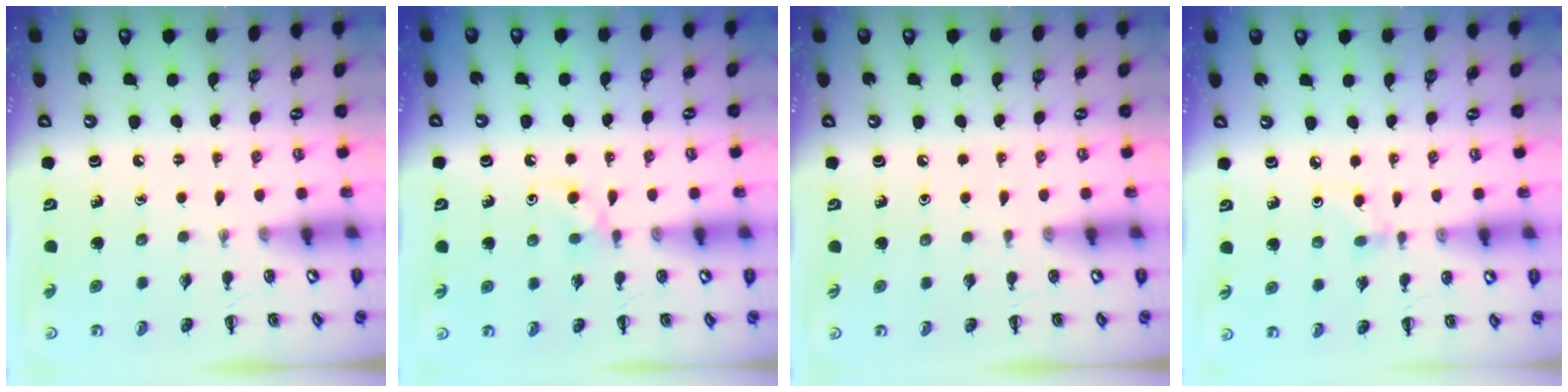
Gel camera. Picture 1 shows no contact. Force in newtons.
{"total": 4.2, "press": 4.0, "slide": 1.3}
{"total": 0.0}
{"total": 3.5, "press": 3.2, "slide": 1.4}